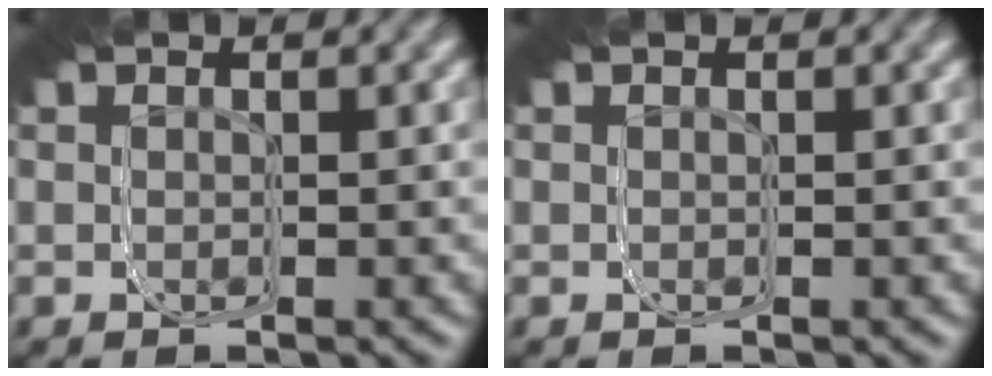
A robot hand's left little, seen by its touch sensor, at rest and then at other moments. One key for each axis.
{"total": 0.0}